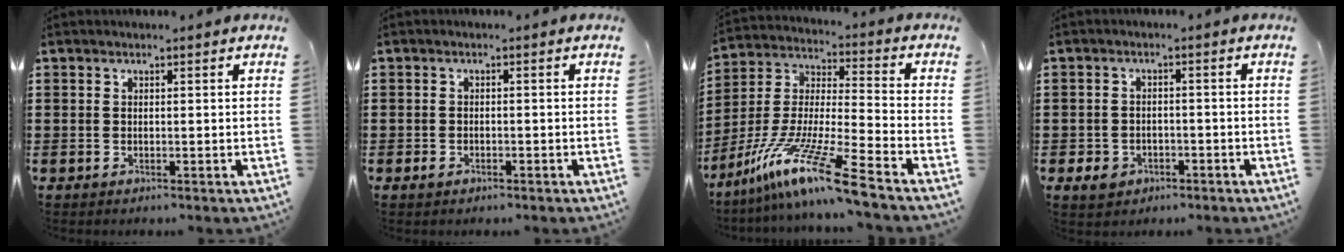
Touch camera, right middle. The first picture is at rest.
{"total": 1.2, "force": [-0.8, 0.6, 0.6], "torque": [-0.014, -0.001, -0.015]}
{"total": 14.2, "force": [-10.4, -0.5, 9.6], "torque": [-0.204, -0.003, -0.206]}
{"total": 2.9, "force": [-1.9, 2.0, 1.1], "torque": [-0.024, 0.002, -0.038]}